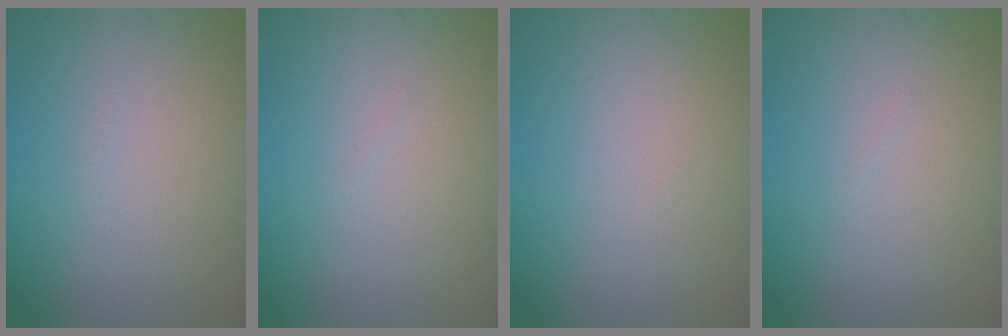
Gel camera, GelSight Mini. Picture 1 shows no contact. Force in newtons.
{"total": 0.0}
{"total": 0.0}
{"total": 0.0}